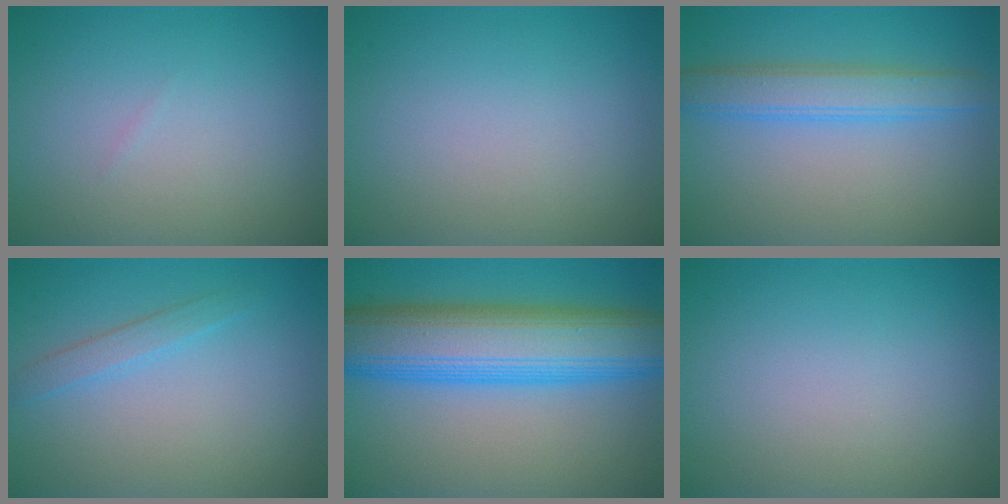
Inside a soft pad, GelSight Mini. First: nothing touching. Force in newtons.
{"total": 0.0}
{"total": 3.8, "press": 3.8, "slide": 0.1}
{"total": 1.5, "press": 1.5, "slide": 0.1}
{"total": 11.4, "press": 11.4, "slide": 0.1}
{"total": 0.0}